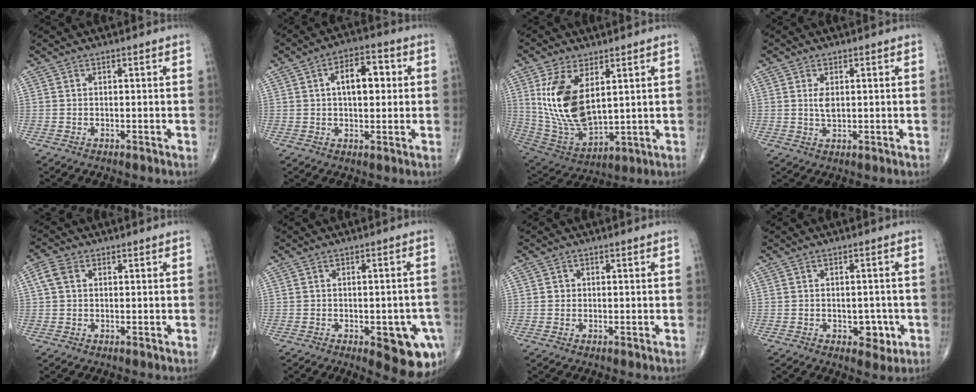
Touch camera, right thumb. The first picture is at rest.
{"total": 8.9, "force": [1.6, 4.7, 7.4], "torque": [-0.094, 0.015, 0.022]}
{"total": 16.2, "force": [4.4, 8.4, 13.2], "torque": [-0.246, -0.022, 0.107]}
{"total": 2.9, "force": [0.6, 1.5, 2.4], "torque": [-0.042, -0.005, 0.014]}
{"total": 3.4, "force": [0.8, 2.5, 2.2], "torque": [-0.051, 0.012, 0.014]}
{"total": 11.1, "force": [-4.3, 4.4, 9.2], "torque": [-0.084, 0.009, -0.041]}
{"total": 1.0, "force": [0.0, 0.9, 0.2], "torque": [0.002, 0.002, 0.000]}
{"total": 4.6, "force": [-1.4, 3.0, 3.3], "torque": [-0.014, 0.003, -0.014]}